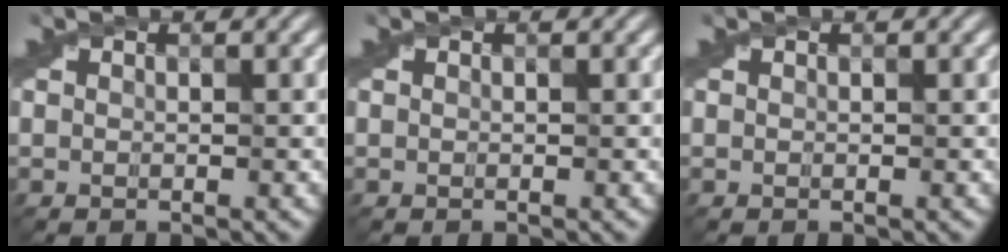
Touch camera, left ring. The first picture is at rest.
{"total": 0.0}
{"total": 0.0}